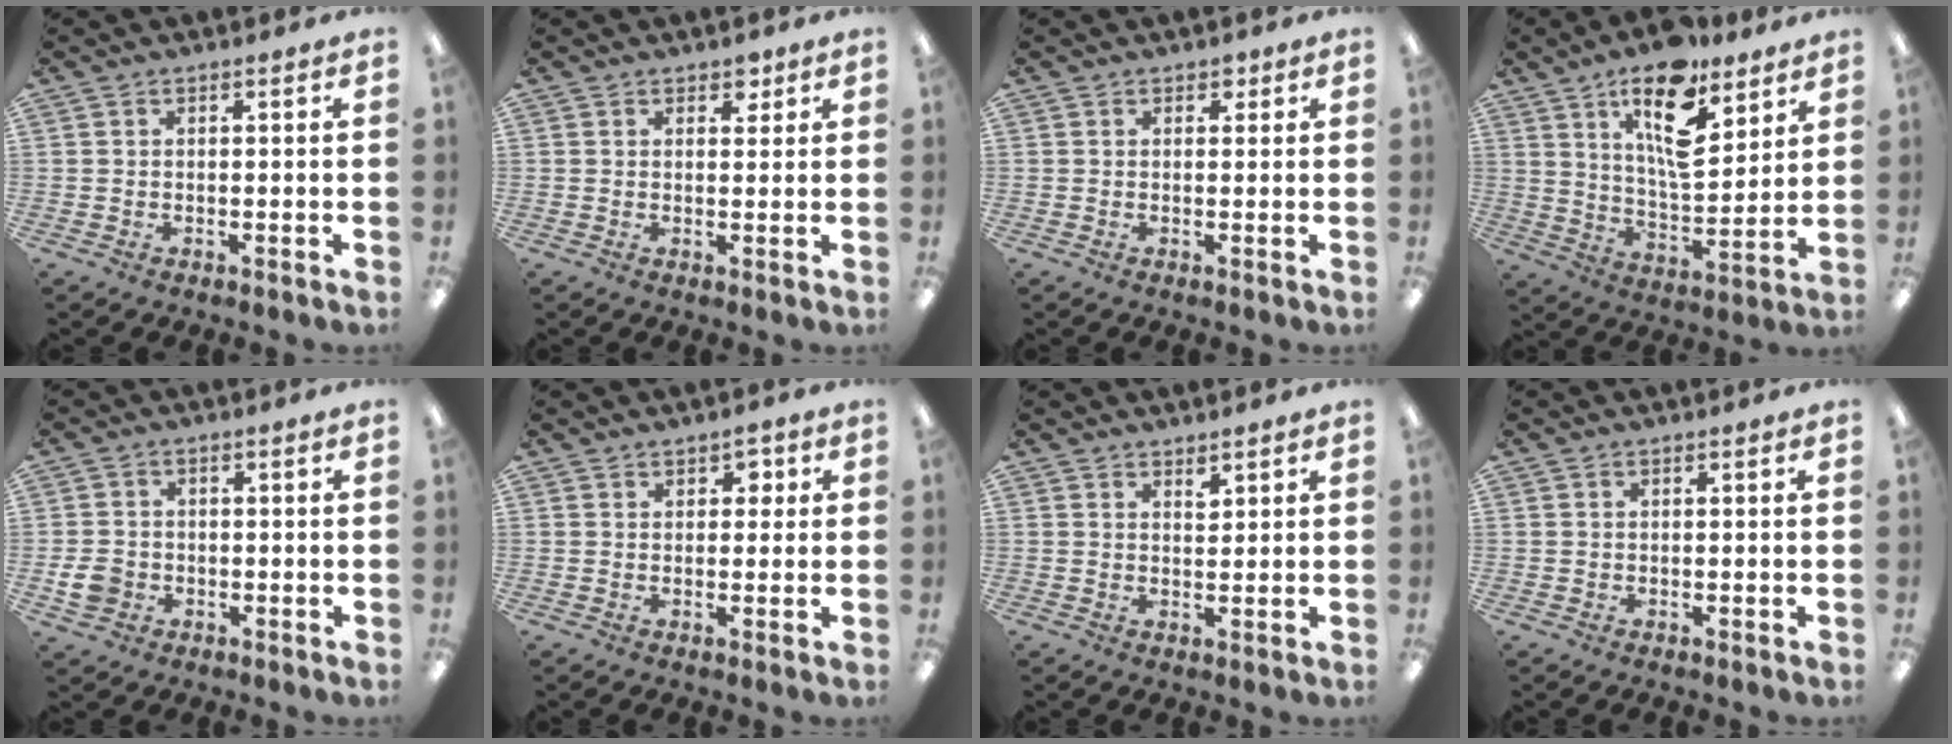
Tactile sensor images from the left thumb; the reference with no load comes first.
{"total": 4.2, "force": [3.1, 2.3, 1.6], "torque": [0.002, -0.018, 0.050]}
{"total": 1.4, "force": [0.9, 1.0, 0.5], "torque": [0.006, -0.003, 0.012]}
{"total": 16.9, "force": [10.5, 7.1, 11.3], "torque": [-0.176, -0.053, 0.174]}
{"total": 4.8, "force": [-1.2, 4.2, 2.0], "torque": [-0.030, 0.000, -0.025]}
{"total": 2.5, "force": [1.3, 1.8, 1.2], "torque": [-0.010, -0.001, 0.020]}
{"total": 2.1, "force": [1.7, 0.9, 0.6], "torque": [0.001, -0.008, 0.029]}
{"total": 0.0}